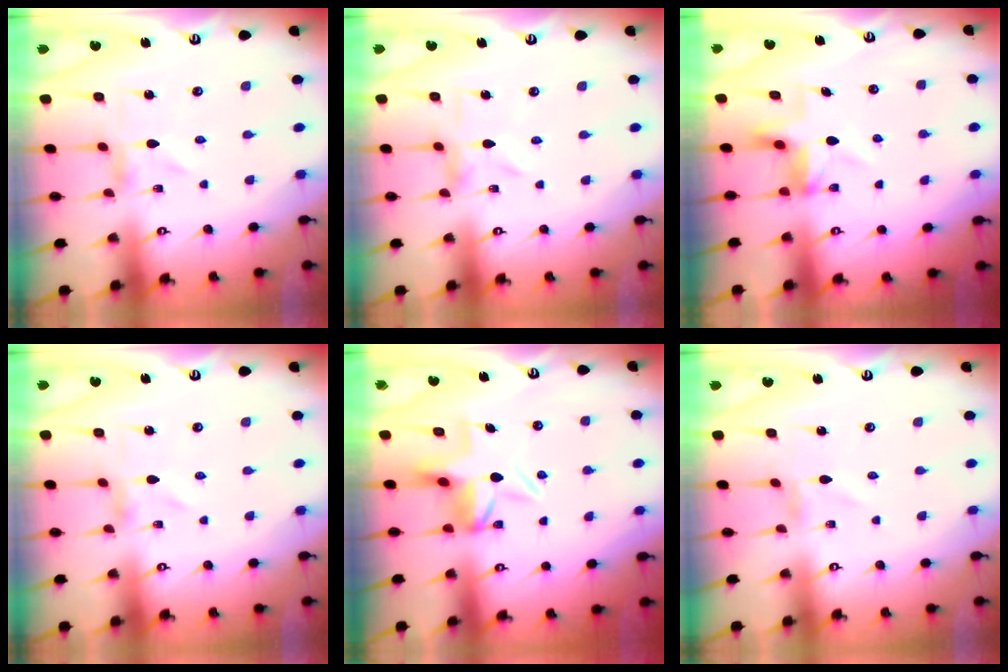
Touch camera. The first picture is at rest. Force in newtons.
{"total": 1.4, "press": 1.4, "slide": 0.3}
{"total": 4.5, "press": 4.5, "slide": 0.1}
{"total": 0.0}
{"total": 6.4, "press": 6.3, "slide": 0.5}
{"total": 0.7, "press": 0.7, "slide": 0.2}